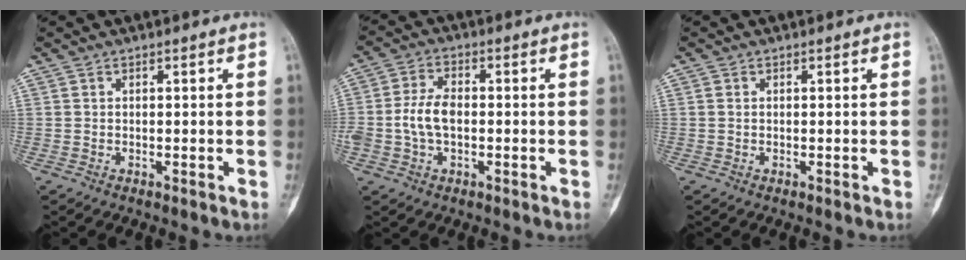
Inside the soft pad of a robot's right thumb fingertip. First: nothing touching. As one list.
[{"total": 6.7, "force": [-0.8, 4.1, 5.3], "torque": [-0.111, 0.016, -0.017]}, {"total": 0.6, "force": [0.1, 0.4, 0.4], "torque": [-0.008, 0.000, 0.000]}]